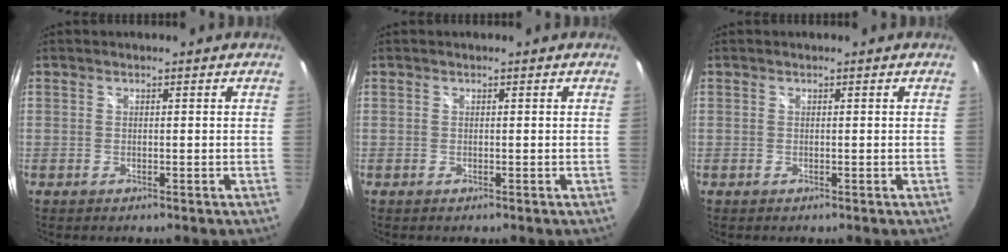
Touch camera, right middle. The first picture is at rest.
{"total": 0.0}
{"total": 0.0}